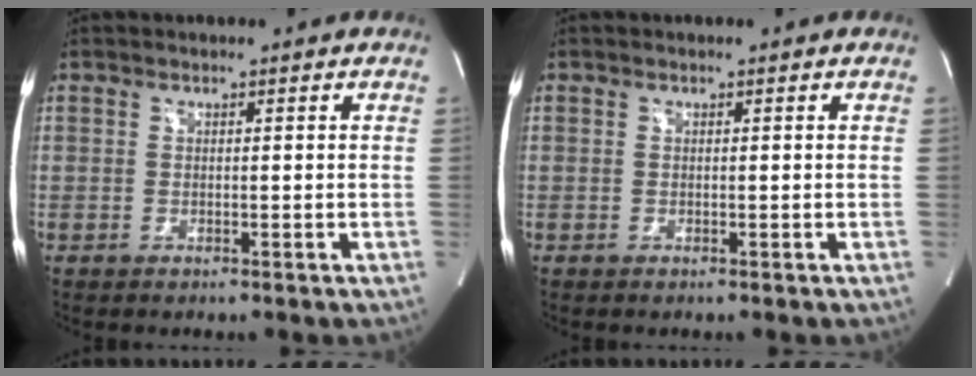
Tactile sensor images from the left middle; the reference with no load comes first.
{"total": 0.0}